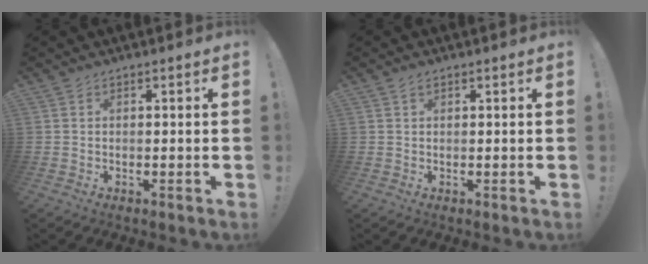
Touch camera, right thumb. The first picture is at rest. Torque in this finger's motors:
{"motor_torque": [-0.05, 0.21, 0.03, -0.29, 0.00]}